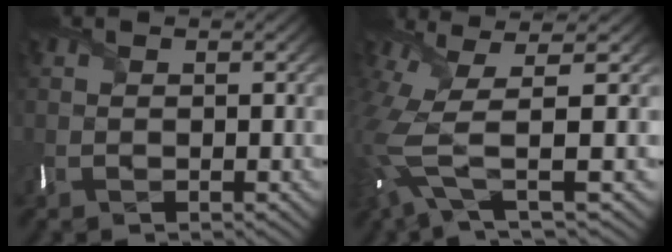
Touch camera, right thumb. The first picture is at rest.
{"total": 10.4, "force": [-0.5, 2.7, 10.1], "torque": [-0.214, -0.001, -0.013]}